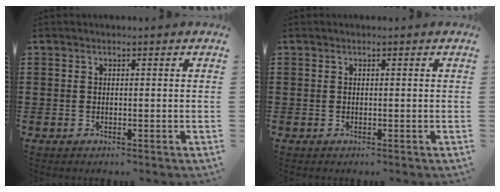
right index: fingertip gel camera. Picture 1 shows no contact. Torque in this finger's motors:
{"motor_torque": [0.02, 0.63, 0.00, 0.00]}